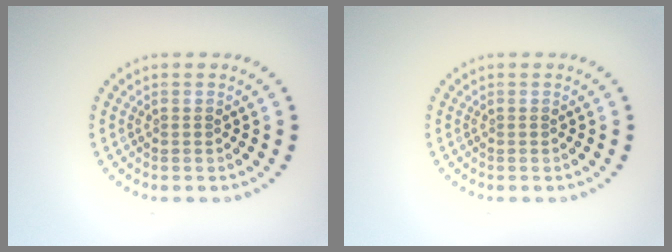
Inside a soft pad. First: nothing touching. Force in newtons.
{"total": 0.0}